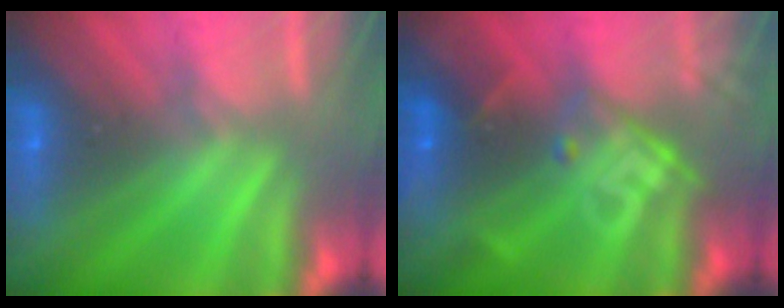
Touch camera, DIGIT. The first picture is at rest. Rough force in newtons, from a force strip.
{"total": 2.5}